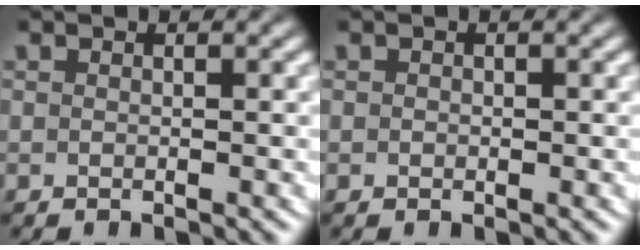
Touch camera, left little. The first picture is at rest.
{"total": 0.0}